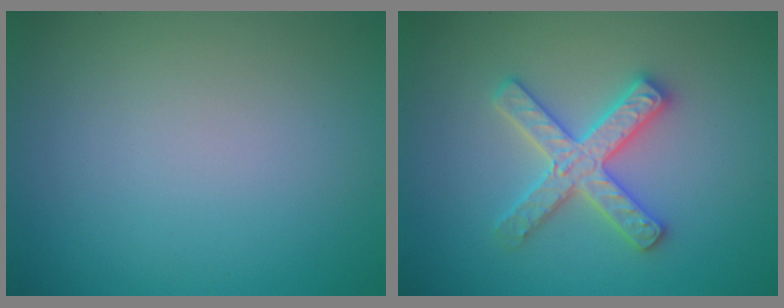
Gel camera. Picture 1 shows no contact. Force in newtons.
{"total": 4.5, "press": 4.5, "slide": 0.6}